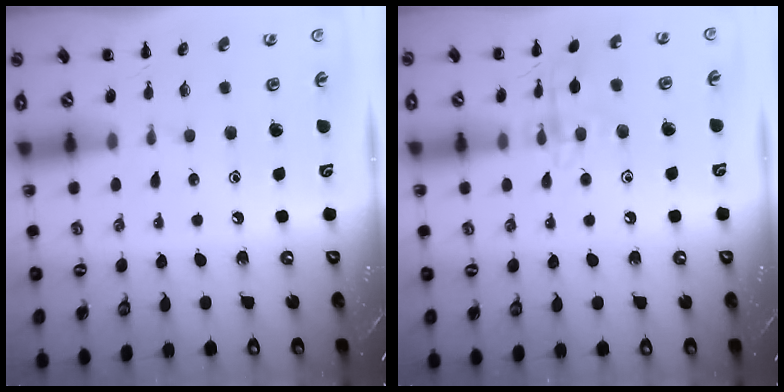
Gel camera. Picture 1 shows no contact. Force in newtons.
{"total": 10.6, "press": 10.6, "slide": 0.7}